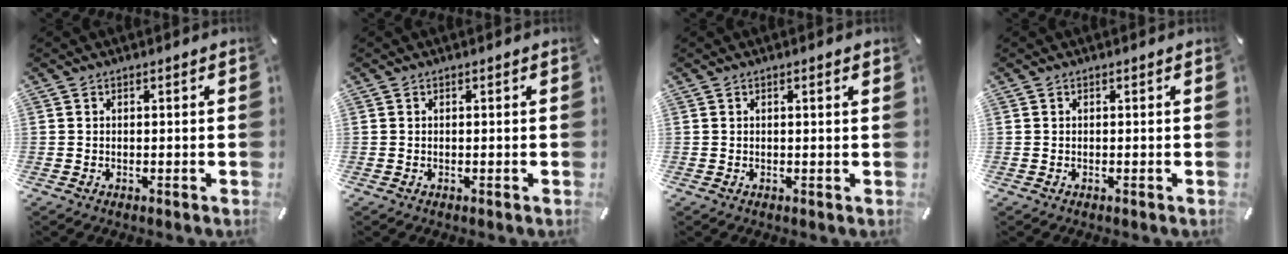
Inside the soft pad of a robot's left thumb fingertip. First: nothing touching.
{"total": 0.0}
{"total": 1.2, "force": [0.3, 0.0, 1.2], "torque": [-0.022, -0.001, 0.005]}
{"total": 0.0}